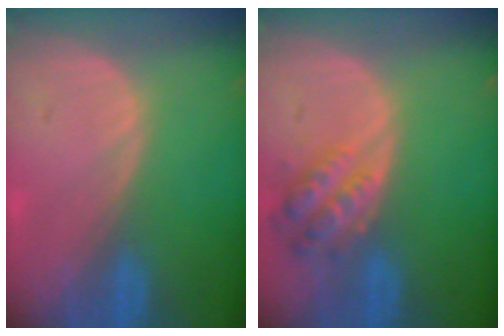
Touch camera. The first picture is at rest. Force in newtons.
{"total": 6.0, "press": 5.5, "slide": 2.4}